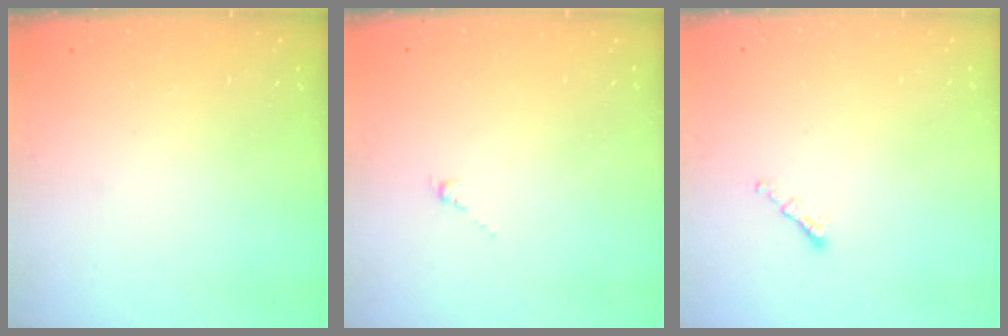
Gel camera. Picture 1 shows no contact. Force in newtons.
{"total": 0.0}
{"total": 1.4, "press": 1.2, "slide": 0.6}